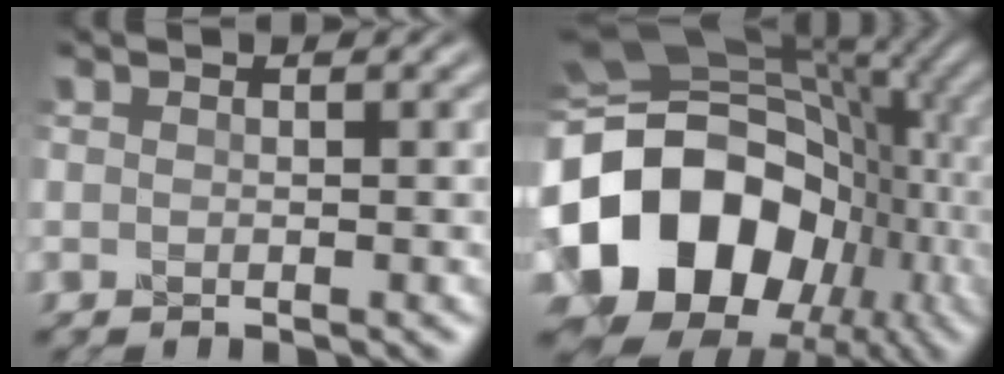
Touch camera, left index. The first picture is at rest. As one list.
[{"total": 16.3, "force": [-3.0, 13.0, 9.4], "torque": [-0.192, 0.002, -0.060]}]